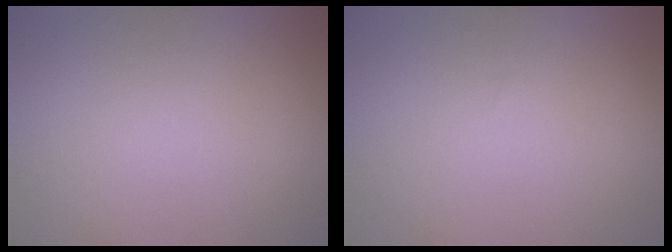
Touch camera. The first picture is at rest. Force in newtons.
{"total": 0.0}